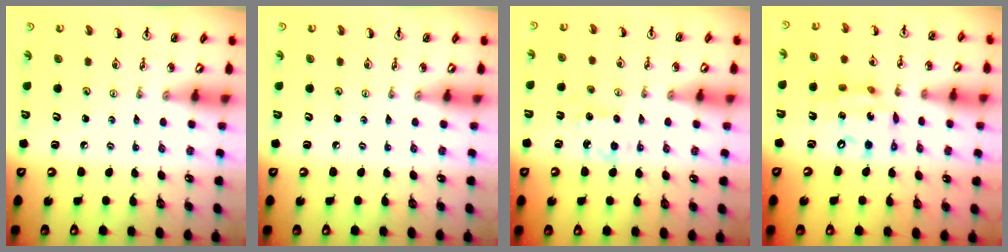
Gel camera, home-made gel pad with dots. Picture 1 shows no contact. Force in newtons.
{"total": 0.0}
{"total": 5.3, "press": 5.2, "slide": 0.9}
{"total": 13.7, "press": 13.6, "slide": 1.3}